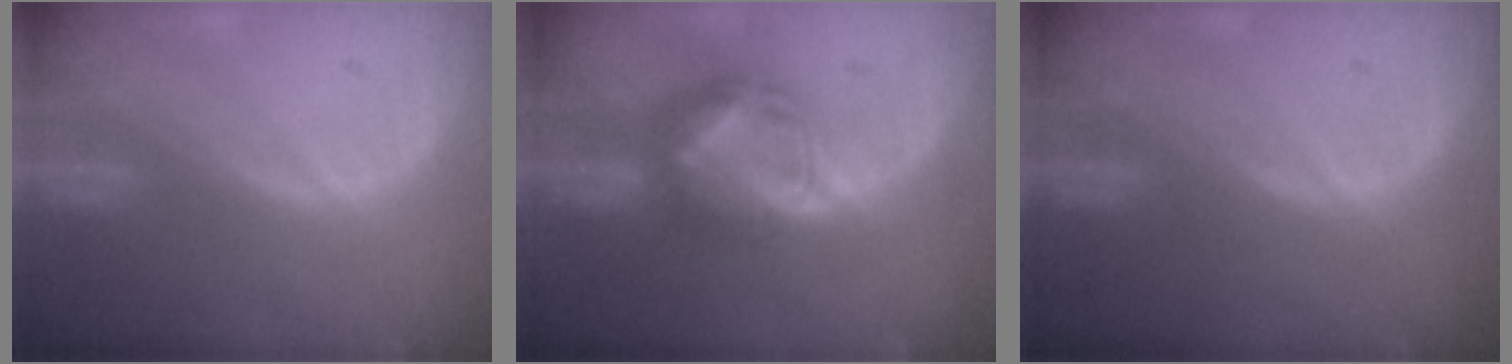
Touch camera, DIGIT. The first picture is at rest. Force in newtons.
{"total": 7.9, "press": 6.7, "slide": 4.2}
{"total": 0.0}